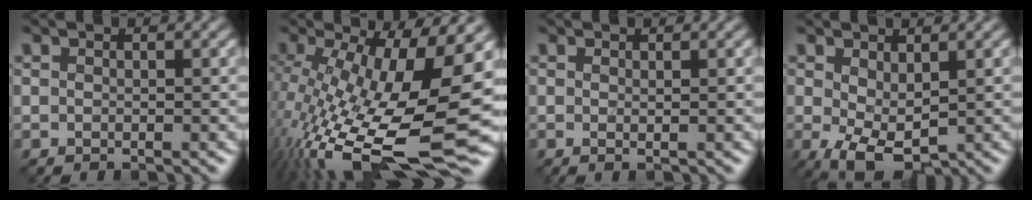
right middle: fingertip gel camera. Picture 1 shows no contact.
{"total": 16.0, "force": [-3.8, 5.6, 14.5], "torque": [-0.267, -0.026, -0.058]}
{"total": 0.6, "force": [0.1, 0.1, 0.5], "torque": [-0.005, -0.003, 0.000]}
{"total": 4.4, "force": [-0.4, 2.3, 3.7], "torque": [-0.082, -0.010, -0.001]}